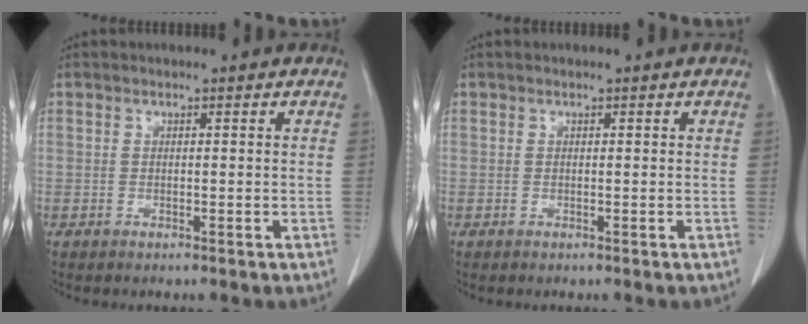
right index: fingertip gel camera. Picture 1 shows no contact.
{"total": 0.0}